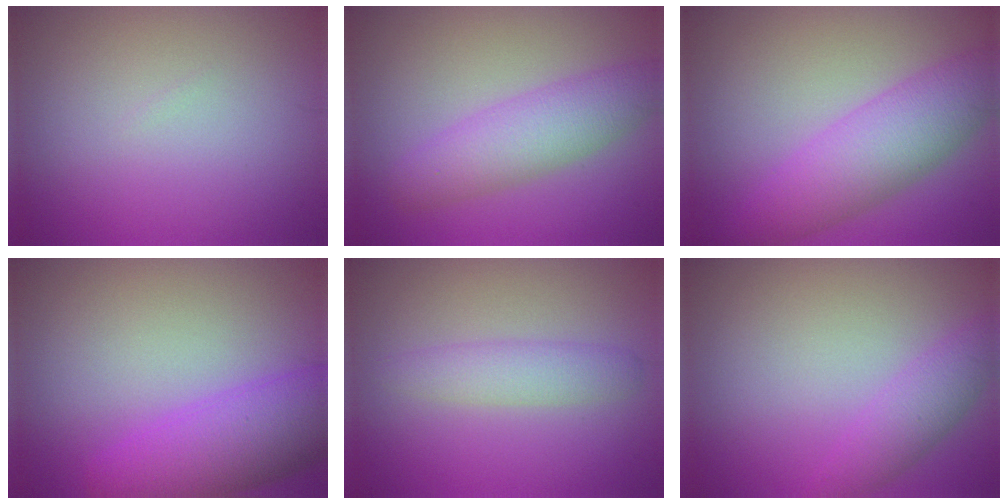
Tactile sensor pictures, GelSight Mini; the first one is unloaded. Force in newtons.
{"total": 4.6, "press": 4.6, "slide": 0.1}
{"total": 6.2, "press": 6.2, "slide": 0.1}
{"total": 7.1, "press": 7.1, "slide": 0.3}
{"total": 2.5, "press": 2.5, "slide": 0.2}
{"total": 2.7, "press": 2.7, "slide": 0.1}